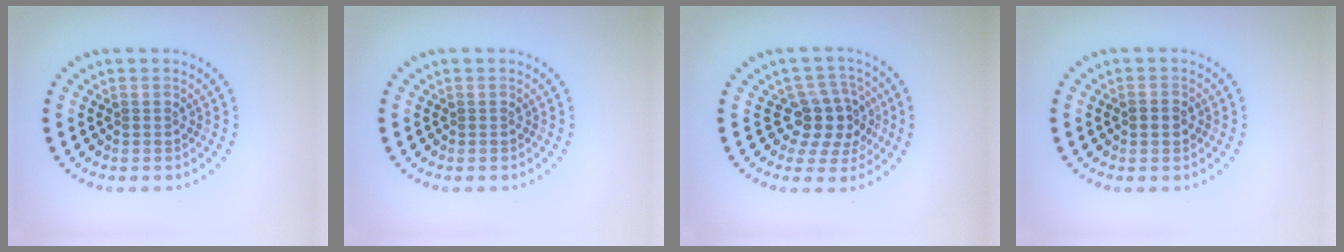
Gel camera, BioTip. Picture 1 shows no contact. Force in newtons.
{"total": 0.0}
{"total": 3.9, "press": 3.5, "slide": 1.9}
{"total": 1.7, "press": 1.7, "slide": 0.0}